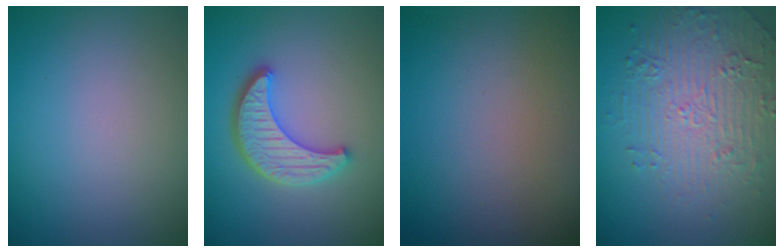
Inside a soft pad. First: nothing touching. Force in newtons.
{"total": 4.5, "press": 4.1, "slide": 1.9}
{"total": 0.0}
{"total": 4.6, "press": 4.0, "slide": 2.3}